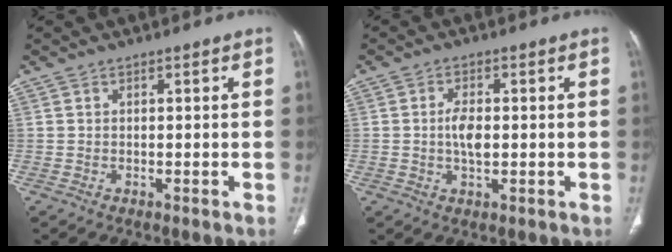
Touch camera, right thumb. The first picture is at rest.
{"total": 4.3, "force": [-0.1, 2.2, 3.7], "torque": [-0.069, 0.001, -0.003]}